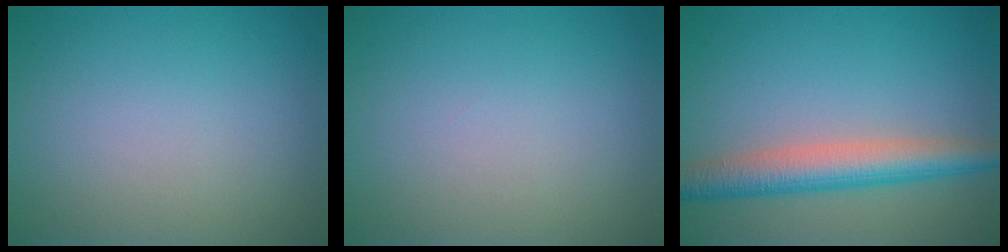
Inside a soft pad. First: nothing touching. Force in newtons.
{"total": 0.0}
{"total": 5.1, "press": 5.1, "slide": 0.2}